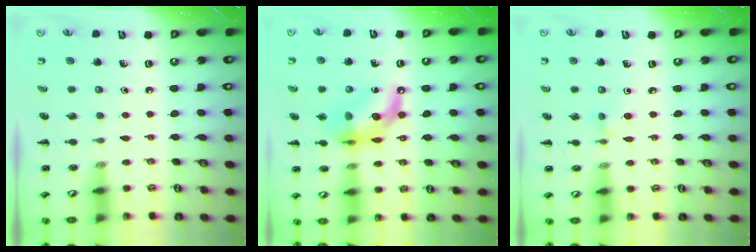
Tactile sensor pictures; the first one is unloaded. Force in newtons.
{"total": 12.6, "press": 12.1, "slide": 3.4}
{"total": 2.7, "press": 2.5, "slide": 1.0}